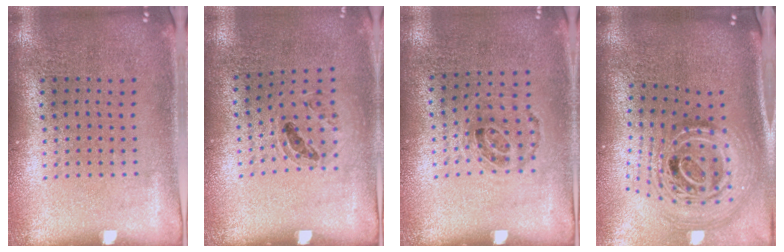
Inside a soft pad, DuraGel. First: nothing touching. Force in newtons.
{"total": 0.9, "press": 0.8, "slide": 0.3}
{"total": 0.9, "press": 0.7, "slide": 0.6}
{"total": 3.0, "press": 2.0, "slide": 2.2}